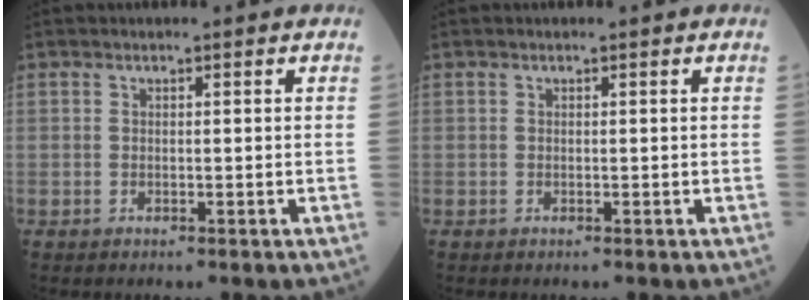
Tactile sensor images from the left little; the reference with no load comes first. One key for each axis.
{"total": 0.0}